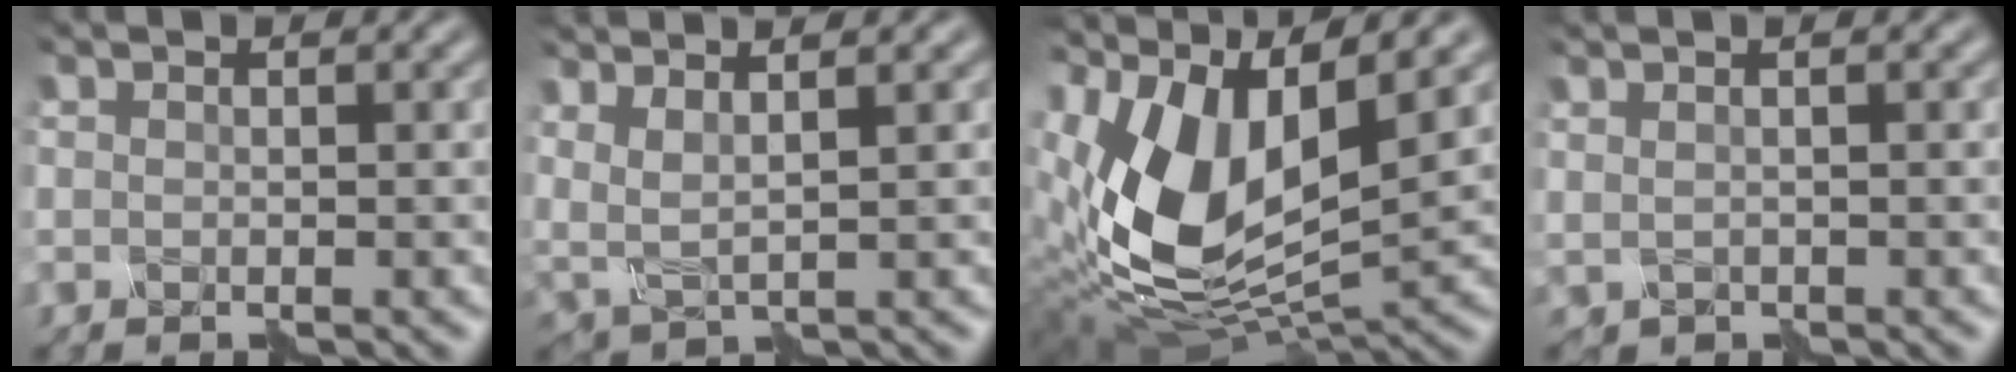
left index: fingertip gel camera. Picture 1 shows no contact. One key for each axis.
{"total": 3.7, "fx": 2.2, "fy": 0.8, "fz": 2.8, "tx": -0.063, "ty": 0.006, "tz": 0.040}
{"total": 12.9, "fx": 3.0, "fy": 6.5, "fz": 10.6, "tx": -0.233, "ty": -0.004, "tz": 0.053}
{"total": 1.3, "fx": 0.8, "fy": 0.4, "fz": 1.0, "tx": -0.018, "ty": -0.005, "tz": 0.014}